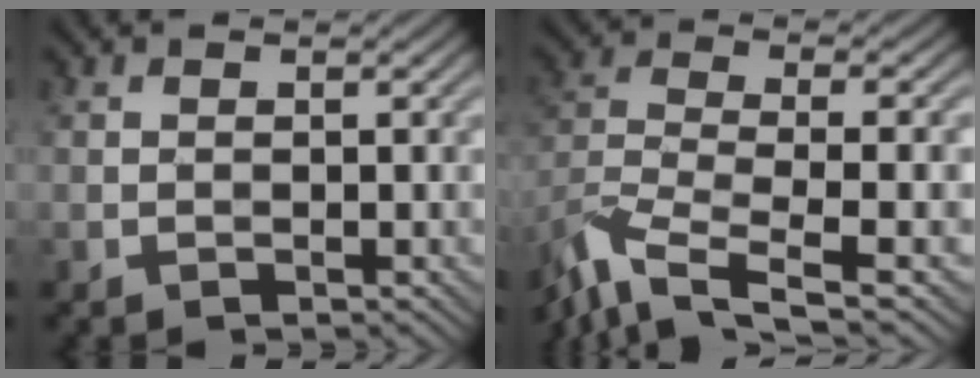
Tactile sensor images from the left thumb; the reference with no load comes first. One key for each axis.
{"total": 10.6, "fx": -7.1, "fy": 2.8, "fz": 7.3, "tx": -0.158, "ty": -0.014, "tz": -0.129}